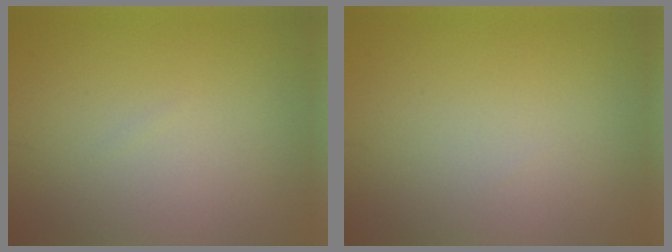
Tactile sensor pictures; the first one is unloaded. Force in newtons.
{"total": 0.0}